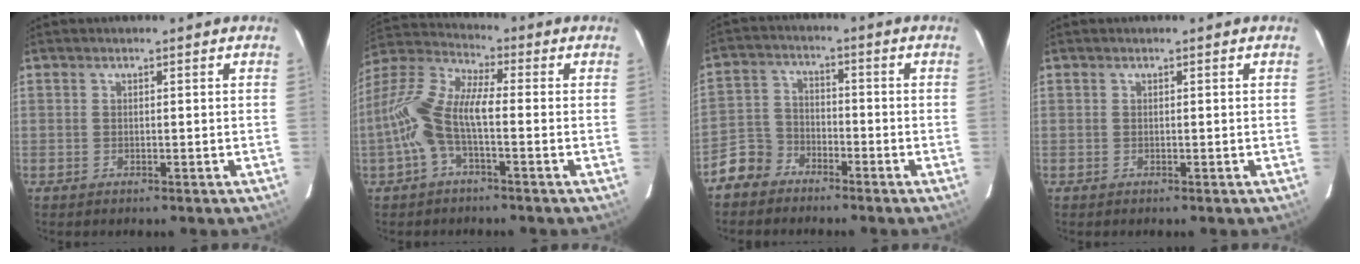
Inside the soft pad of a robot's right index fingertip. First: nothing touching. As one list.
[{"total": 10.6, "force": [-2.5, 3.5, 9.7], "torque": [-0.214, 0.013, -0.053]}, {"total": 6.4, "force": [-4.7, 4.3, 0.8], "torque": [-0.028, 0.021, -0.095]}, {"total": 0.0}]